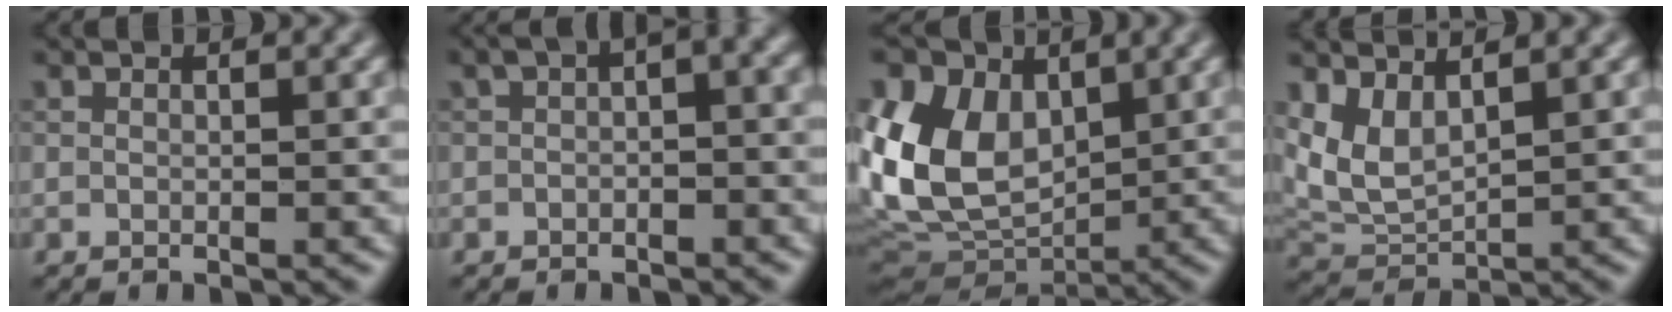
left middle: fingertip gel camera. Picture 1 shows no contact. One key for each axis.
{"total": 4.8, "fx": 1.5, "fy": 1.9, "fz": 4.2, "tx": -0.046, "ty": 0.018, "tz": 0.011}
{"total": 11.5, "fx": 2.8, "fy": 8.0, "fz": 7.8, "tx": -0.176, "ty": 0.005, "tz": 0.052}
{"total": 4.1, "fx": 2.0, "fy": 2.2, "fz": 2.9, "tx": -0.072, "ty": -0.006, "tz": 0.047}